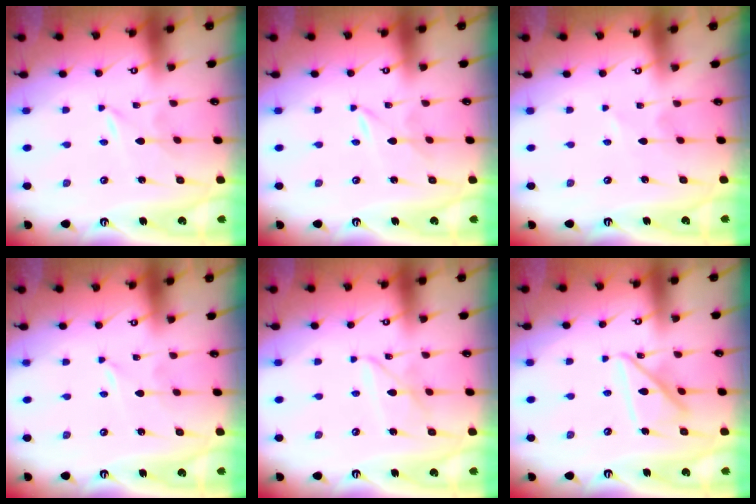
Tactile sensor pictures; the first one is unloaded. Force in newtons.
{"total": 0.7, "press": 0.7, "slide": 0.1}
{"total": 0.8, "press": 0.8, "slide": 0.2}
{"total": 0.0}
{"total": 6.9, "press": 6.9, "slide": 0.6}
{"total": 14.0, "press": 13.9, "slide": 1.4}